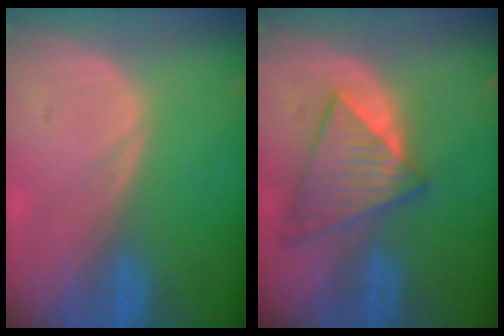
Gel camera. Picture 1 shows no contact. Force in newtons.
{"total": 6.9, "press": 6.9, "slide": 1.0}